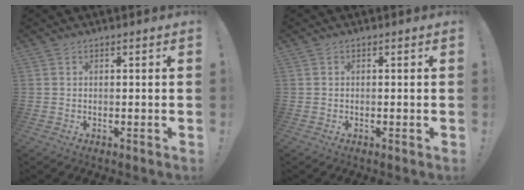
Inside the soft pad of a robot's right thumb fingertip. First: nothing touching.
{"total": 0.0}